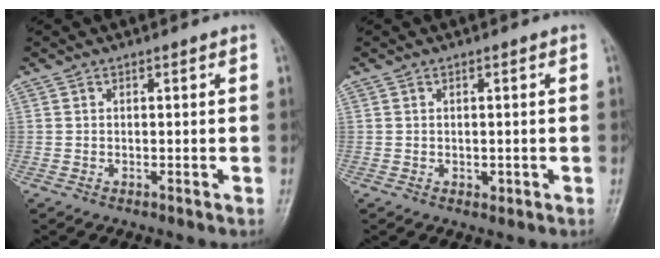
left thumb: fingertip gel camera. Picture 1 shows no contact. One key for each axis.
{"total": 1.1, "fx": -0.4, "fy": 0.9, "fz": 0.6, "tx": 0.000, "ty": 0.000, "tz": -0.005}